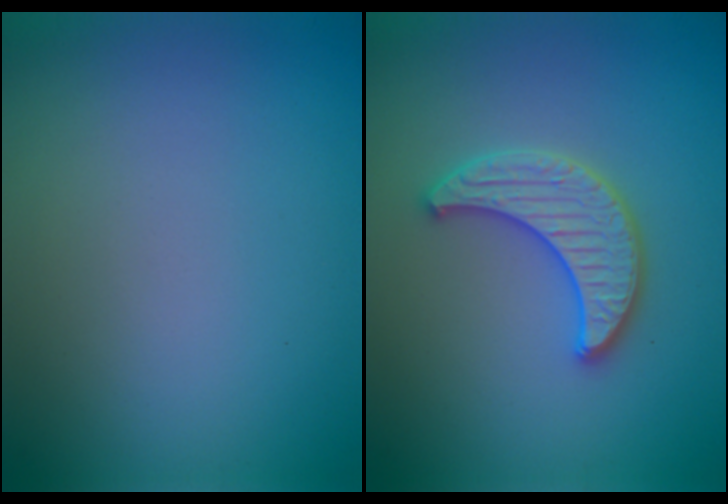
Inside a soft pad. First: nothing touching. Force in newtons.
{"total": 3.6, "press": 3.5, "slide": 0.7}